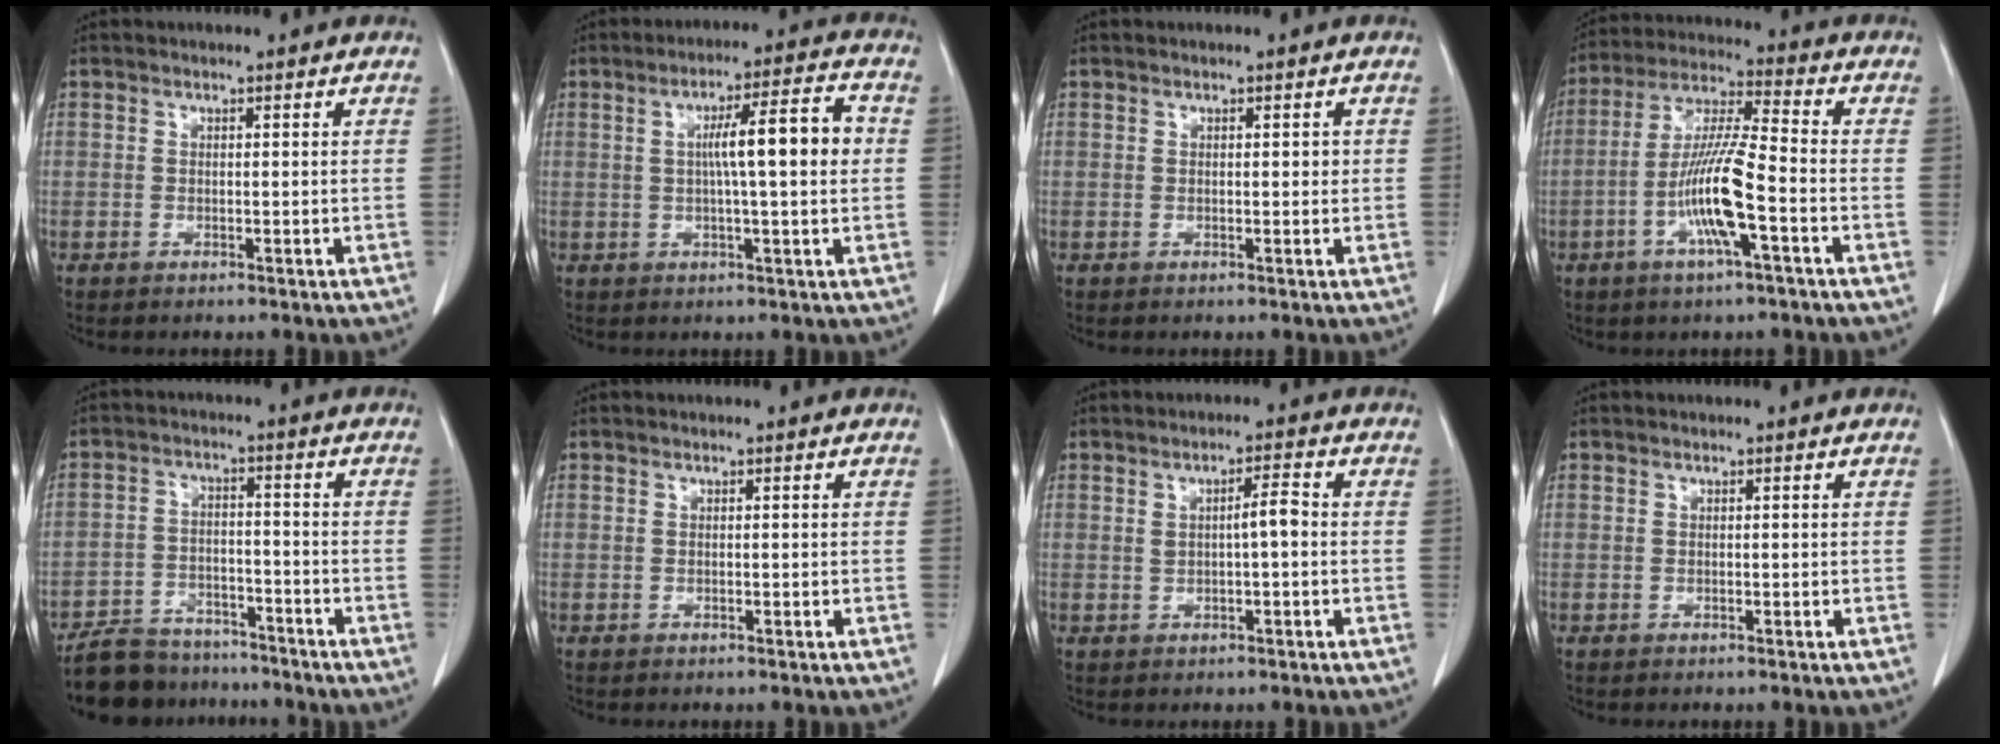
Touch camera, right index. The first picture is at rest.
{"total": 10.0, "force": [0.9, 1.2, 9.9], "torque": [-0.157, 0.022, 0.014]}
{"total": 1.5, "force": [0.2, 0.8, 1.2], "torque": [-0.025, 0.004, 0.003]}
{"total": 12.3, "force": [-3.9, 1.1, 11.6], "torque": [-0.234, 0.000, -0.076]}
{"total": 12.4, "force": [-10.7, 5.3, 3.2], "torque": [-0.061, 0.015, -0.169]}
{"total": 0.0}
{"total": 3.8, "force": [0.1, 0.9, 3.7], "torque": [-0.068, 0.012, 0.006]}
{"total": 0.0}